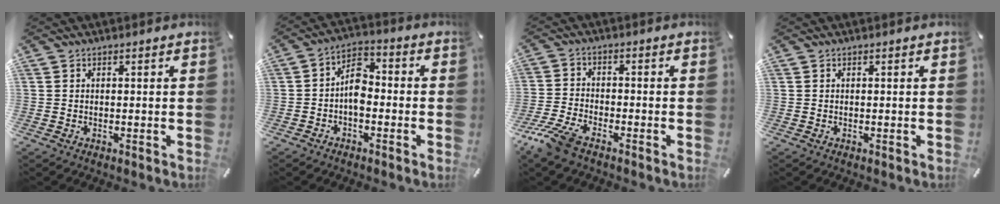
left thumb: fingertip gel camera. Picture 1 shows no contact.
{"total": 7.4, "force": [-2.2, 4.5, 5.5], "torque": [-0.105, 0.024, -0.041]}
{"total": 7.1, "force": [-5.3, 2.5, 4.0], "torque": [-0.103, 0.005, -0.106]}
{"total": 0.0}